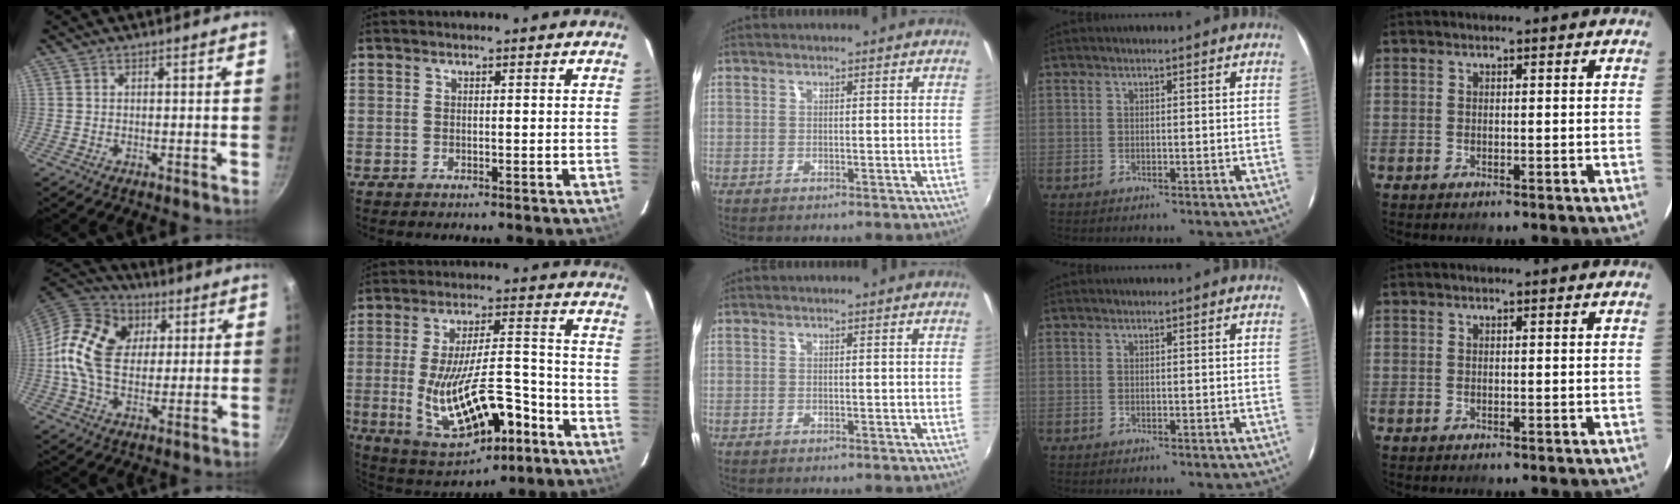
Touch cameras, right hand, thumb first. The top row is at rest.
{"thumb": {"total": 16.3, "force": [3.2, 11.7, 10.8], "torque": [-0.179, 0.008, 0.037]}, "index": {"total": 18.3, "force": [-6.8, 7.0, 15.5], "torque": [-0.295, -0.013, -0.083]}}